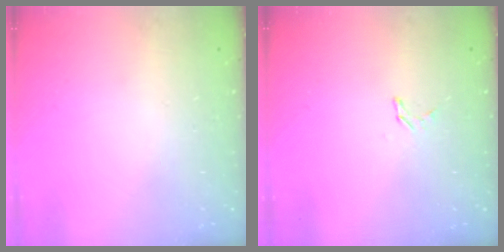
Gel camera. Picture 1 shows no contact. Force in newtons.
{"total": 2.4, "press": 2.4, "slide": 0.2}